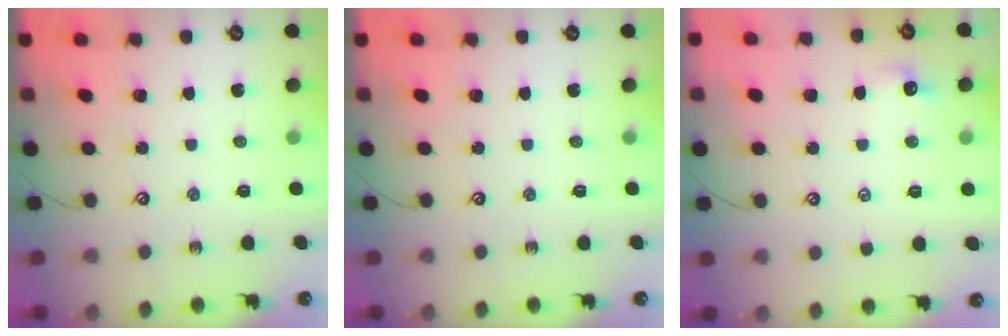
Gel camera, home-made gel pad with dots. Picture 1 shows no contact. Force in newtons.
{"total": 0.0}
{"total": 1.0, "press": 0.9, "slide": 0.5}